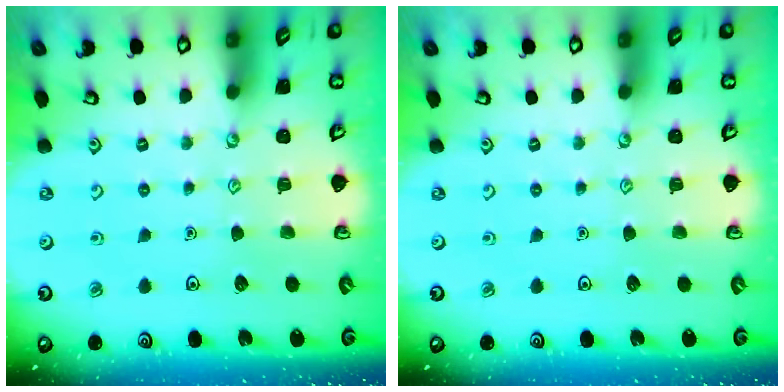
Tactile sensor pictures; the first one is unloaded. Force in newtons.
{"total": 0.0}